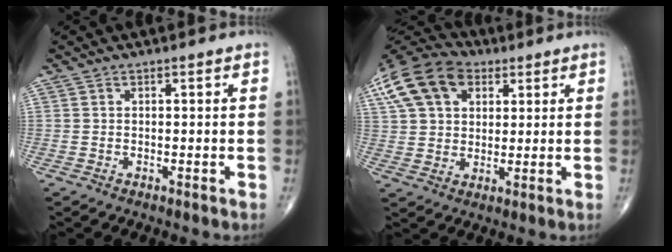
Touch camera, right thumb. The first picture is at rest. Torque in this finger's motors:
{"motor_torque": [-0.30, 1.96, 1.21, 0.60, 0.09]}